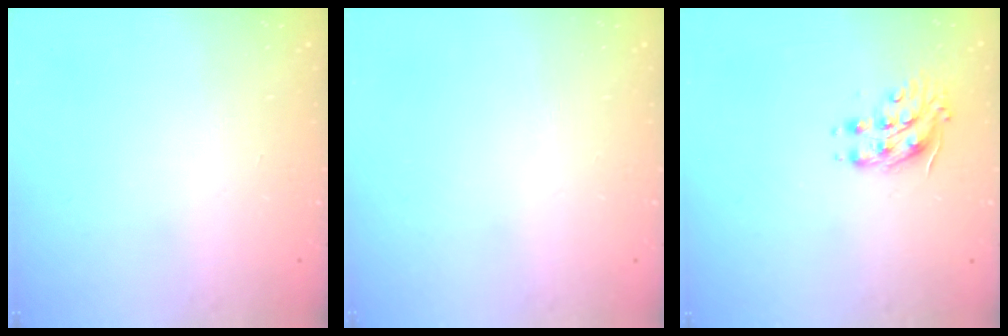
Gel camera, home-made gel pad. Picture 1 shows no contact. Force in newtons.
{"total": 0.0}
{"total": 8.2, "press": 8.2, "slide": 0.4}